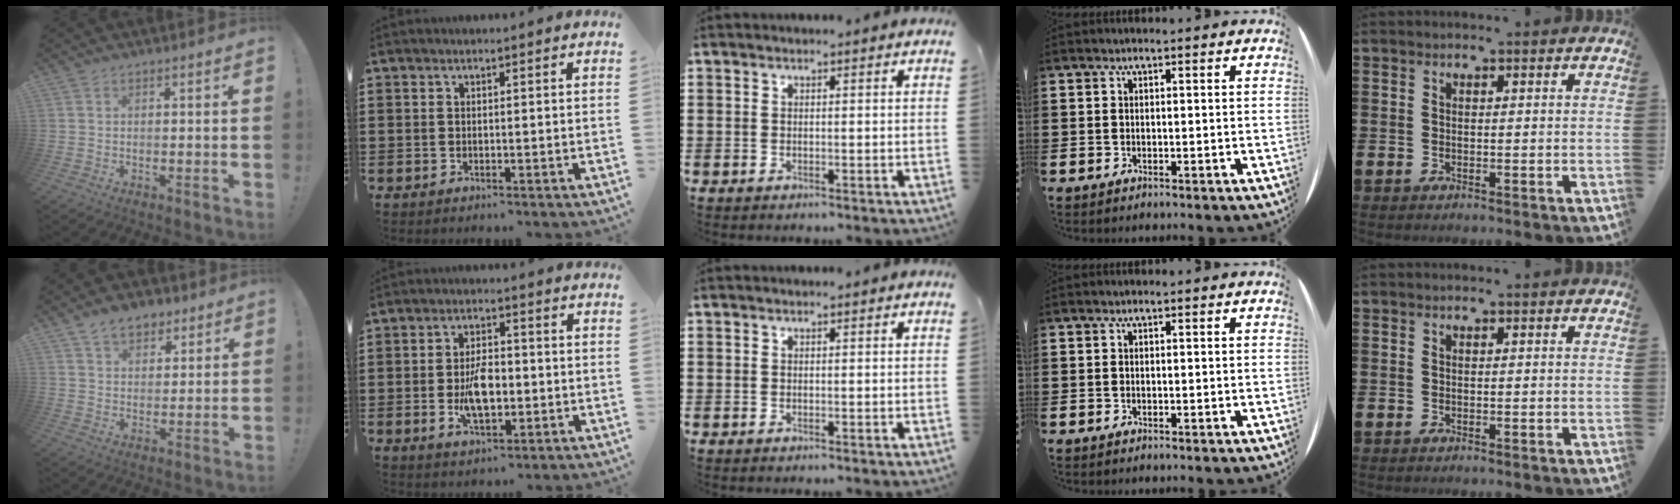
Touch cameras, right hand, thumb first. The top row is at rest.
{"thumb": {"total": 8.1, "force": [5.3, 5.3, 3.1], "torque": [-0.046, -0.019, 0.100]}, "index": {"total": 6.9, "force": [-1.1, 3.4, 6.0], "torque": [-0.117, -0.005, -0.023]}}